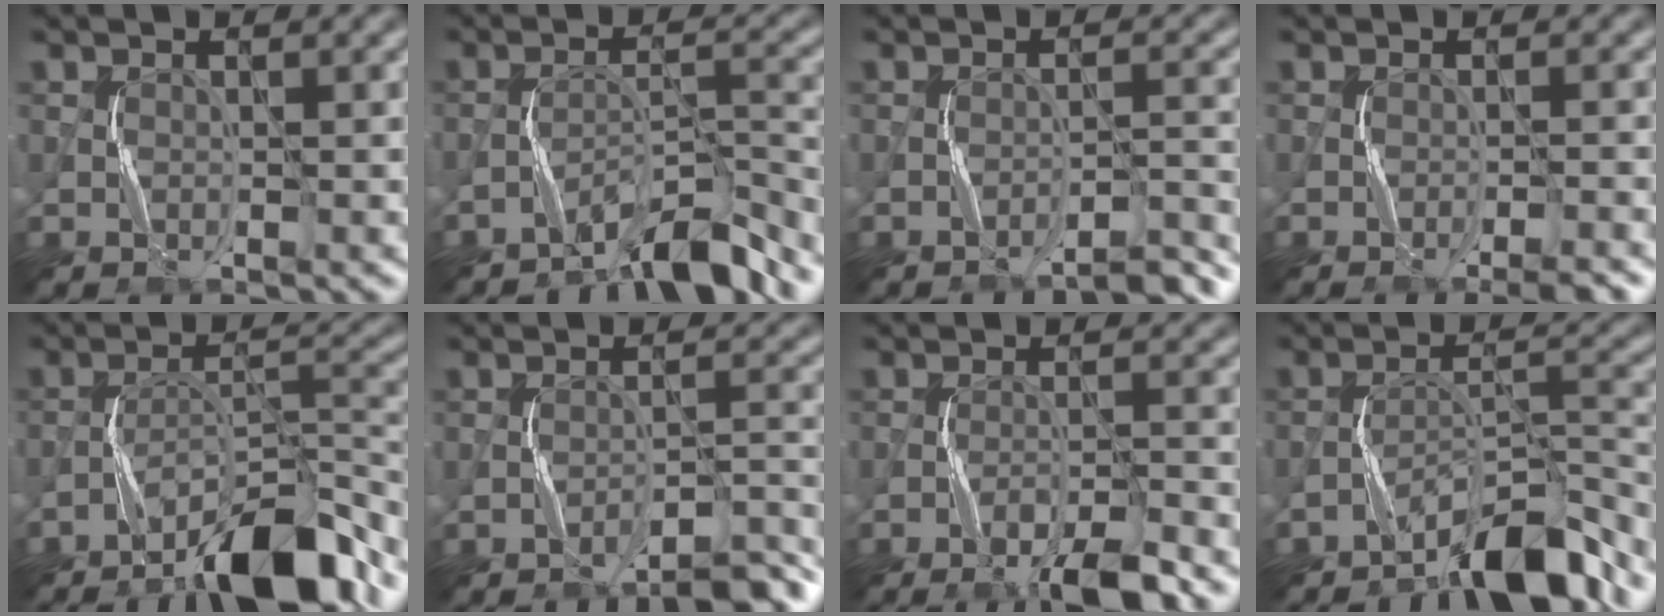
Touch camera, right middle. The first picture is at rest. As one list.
[{"total": 5.5, "force": [-5.0, 0.5, 2.2], "torque": [-0.031, 0.012, -0.090]}, {"total": 2.8, "force": [-2.6, -0.1, 0.8], "torque": [-0.008, 0.014, -0.046]}, {"total": 1.9, "force": [-1.4, -0.1, 1.3], "torque": [-0.020, 0.006, -0.026]}, {"total": 9.4, "force": [-7.3, 2.0, 5.5], "torque": [-0.080, 0.014, -0.130]}, {"total": 3.7, "force": [-3.3, 0.0, 1.5], "torque": [-0.018, 0.017, -0.056]}, {"total": 5.1, "force": [-3.8, 0.4, 3.4], "torque": [-0.055, 0.005, -0.064]}, {"total": 6.6, "force": [-5.6, 1.2, 3.2], "torque": [-0.040, 0.013, -0.099]}]